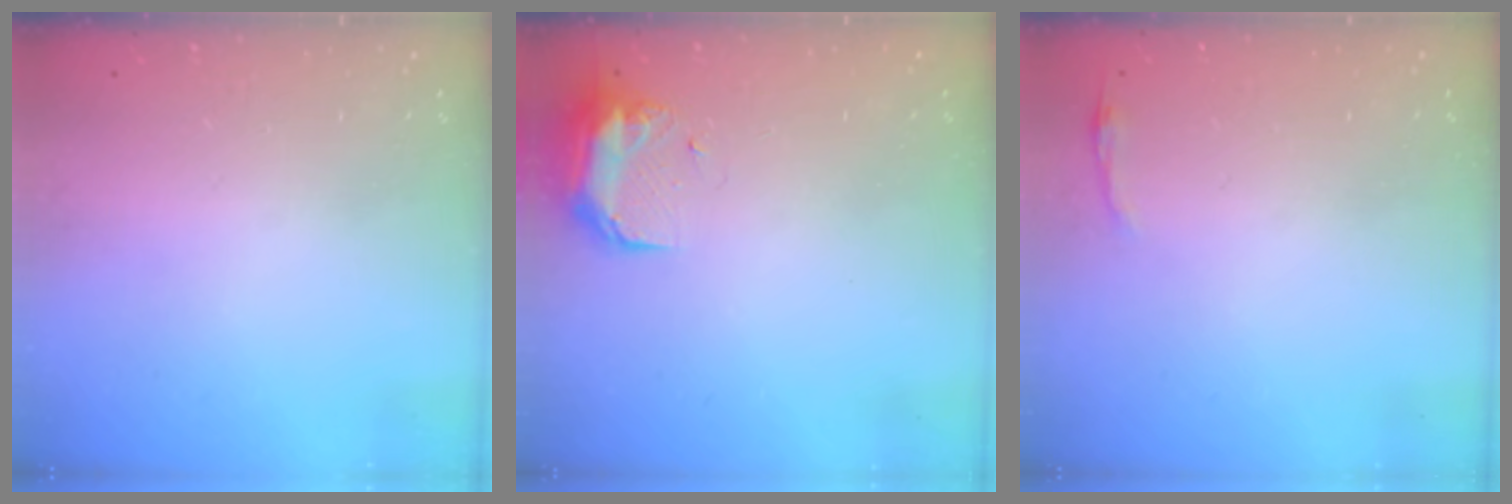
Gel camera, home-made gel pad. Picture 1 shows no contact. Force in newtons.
{"total": 9.3, "press": 9.1, "slide": 1.9}
{"total": 2.8, "press": 2.8, "slide": 0.6}